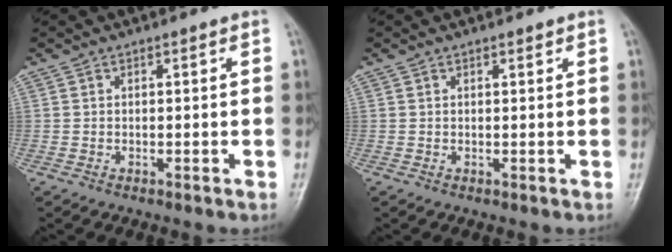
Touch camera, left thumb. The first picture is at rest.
{"total": 0.7, "force": [0.5, 0.3, 0.4], "torque": [-0.006, -0.002, 0.007]}